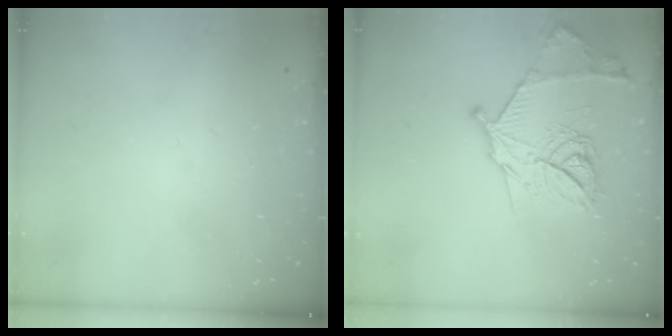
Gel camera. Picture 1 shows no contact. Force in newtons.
{"total": 18.8, "press": 18.8, "slide": 1.3}